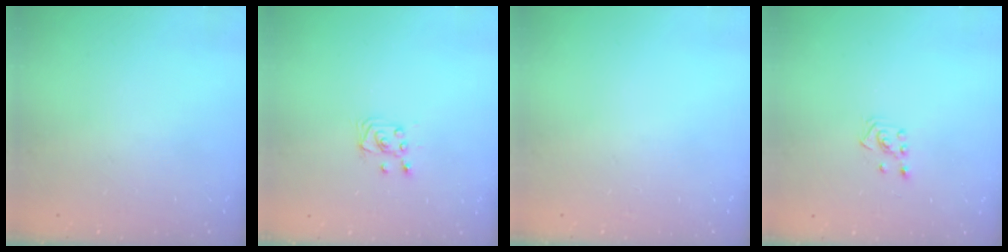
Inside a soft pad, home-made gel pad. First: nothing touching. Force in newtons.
{"total": 3.5, "press": 3.5, "slide": 0.4}
{"total": 0.0}
{"total": 2.3, "press": 2.2, "slide": 0.7}